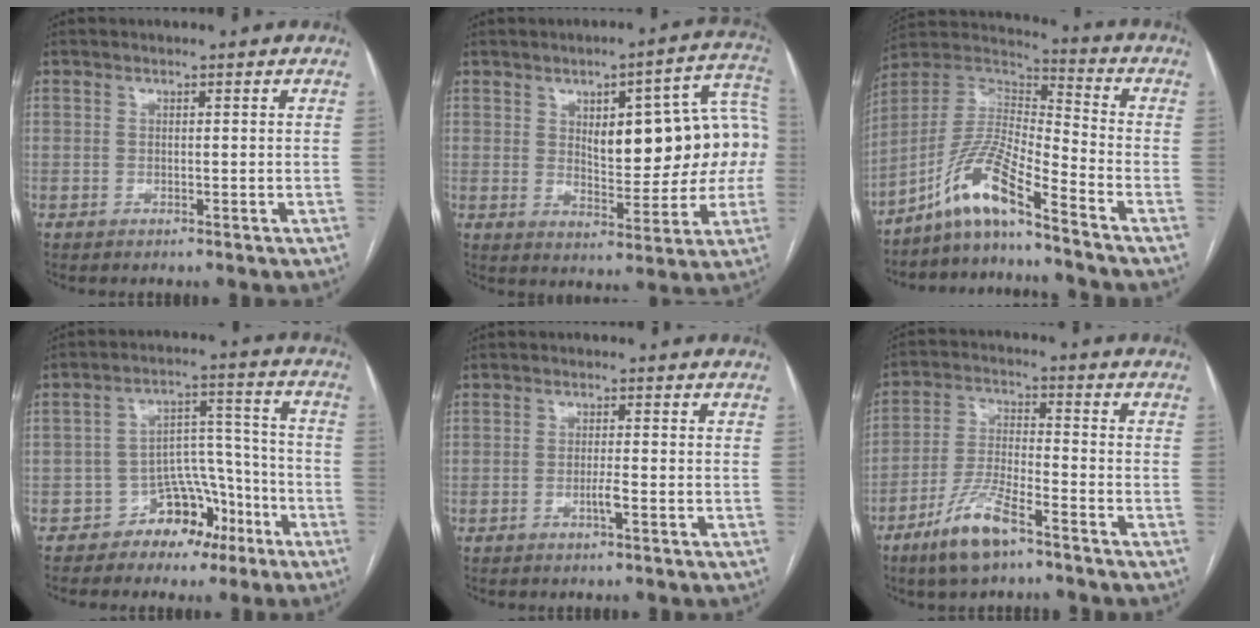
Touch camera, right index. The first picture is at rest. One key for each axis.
{"total": 16.4, "fx": 2.2, "fy": 5.7, "fz": 15.2, "tx": -0.193, "ty": 0.038, "tz": 0.037}
{"total": 10.9, "fx": -8.2, "fy": 0.5, "fz": 7.2, "tx": -0.155, "ty": 0.012, "tz": -0.156}
{"total": 8.4, "fx": -5.1, "fy": 5.6, "fz": 3.5, "tx": -0.048, "ty": 0.036, "tz": -0.077}
{"total": 2.0, "fx": -0.8, "fy": 0.0, "fz": 1.8, "tx": -0.036, "ty": -0.002, "tz": -0.015}
{"total": 9.5, "fx": -6.4, "fy": 1.9, "fz": 6.8, "tx": -0.144, "ty": -0.015, "tz": -0.123}